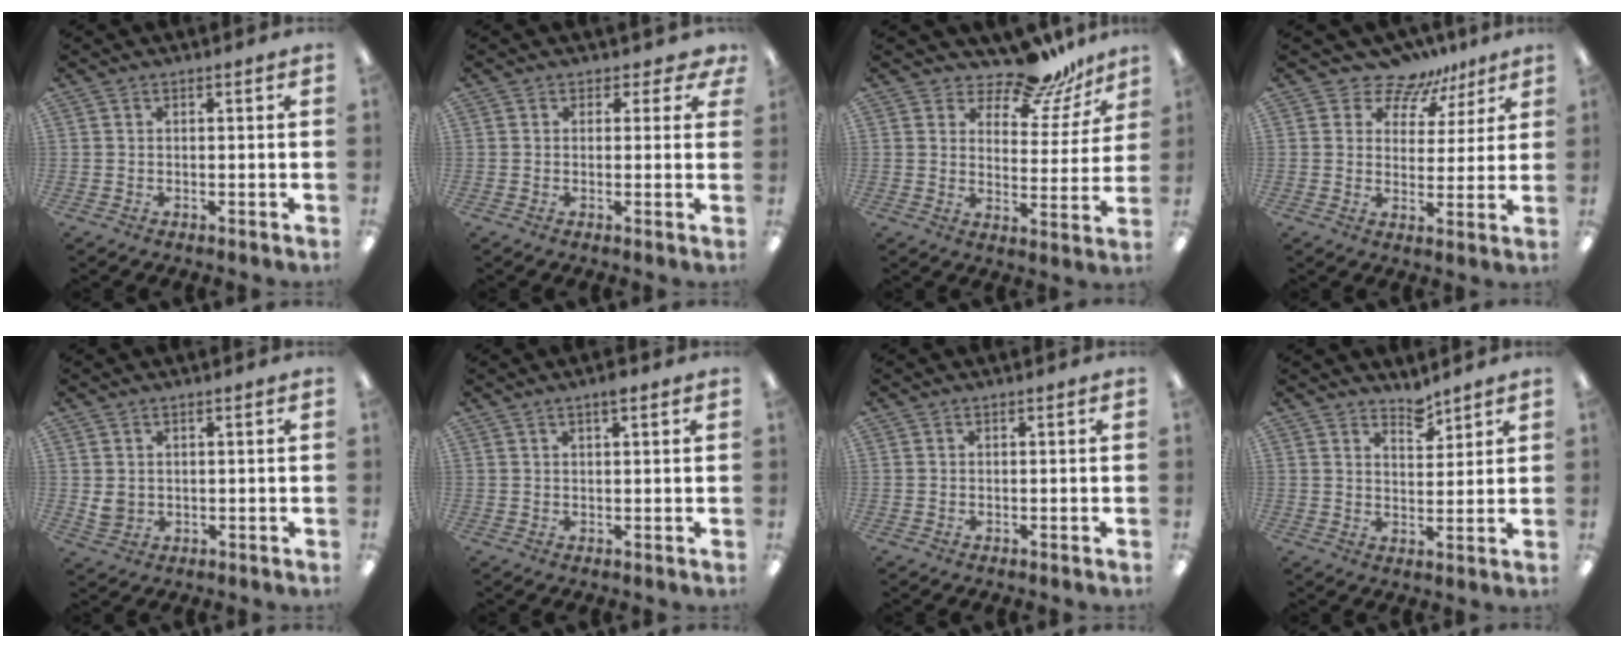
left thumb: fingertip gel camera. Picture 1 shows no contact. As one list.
[{"total": 2.5, "force": [1.1, 2.0, 1.0], "torque": [-0.004, 0.001, 0.019]}, {"total": 12.9, "force": [11.2, 4.3, 4.7], "torque": [-0.073, -0.088, 0.200]}, {"total": 7.9, "force": [6.3, 4.7, 1.1], "torque": [-0.031, -0.050, 0.114]}, {"total": 3.1, "force": [1.3, 2.4, 1.4], "torque": [-0.022, -0.001, 0.024]}, {"total": 2.5, "force": [1.8, 0.4, 1.7], "torque": [-0.028, -0.001, 0.030]}, {"total": 0.0}, {"total": 4.9, "force": [4.4, 1.7, 1.4], "torque": [-0.004, -0.037, 0.076]}]